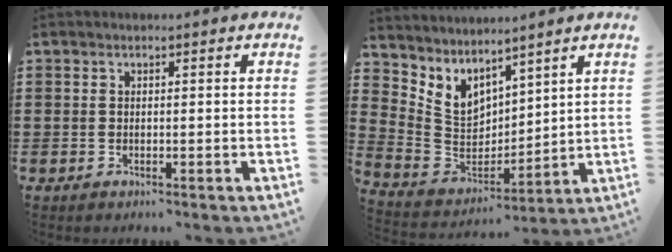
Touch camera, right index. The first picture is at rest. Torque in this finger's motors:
{"motor_torque": [0.60, 0.54, 0.23, 0.09]}